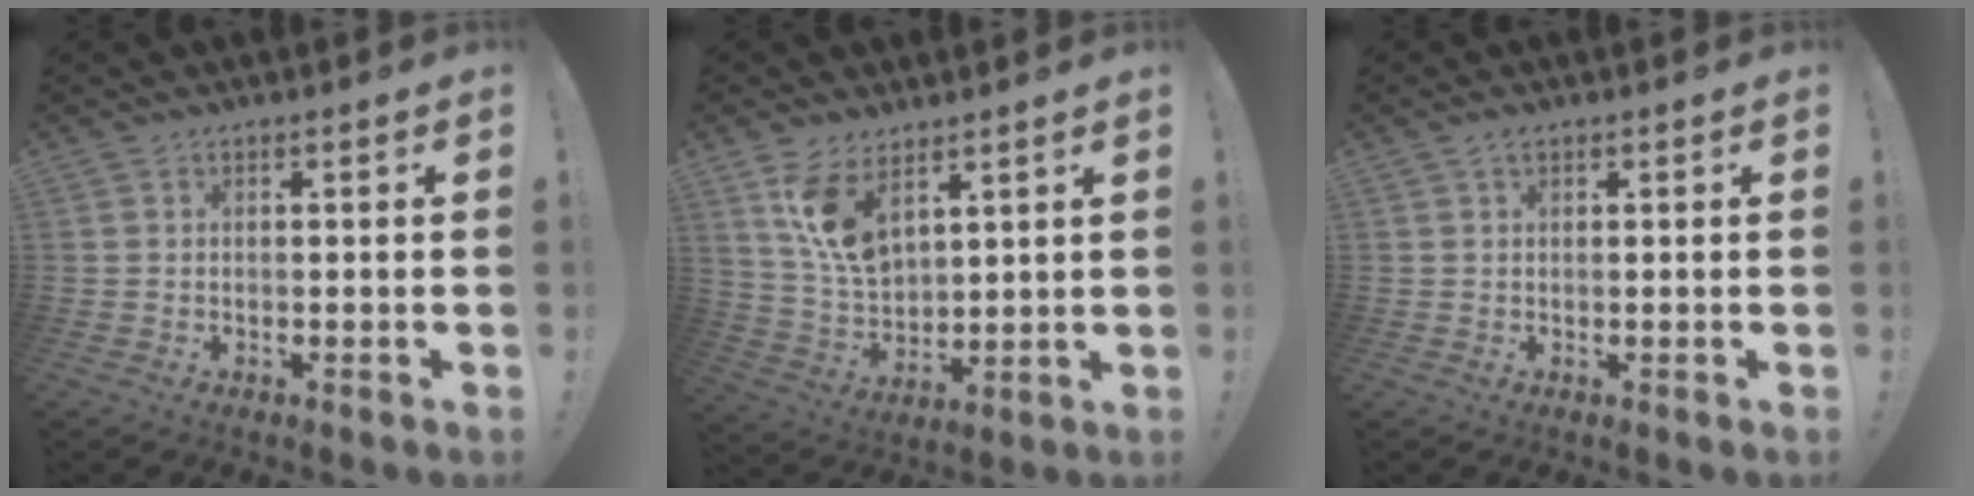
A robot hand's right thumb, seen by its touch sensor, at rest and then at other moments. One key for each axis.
{"total": 11.7, "fx": 7.0, "fy": 6.3, "fz": 7.0, "tx": -0.130, "ty": -0.031, "tz": 0.138}
{"total": 1.3, "fx": 0.9, "fy": 0.6, "fz": 0.8, "tx": -0.010, "ty": 0.000, "tz": 0.016}